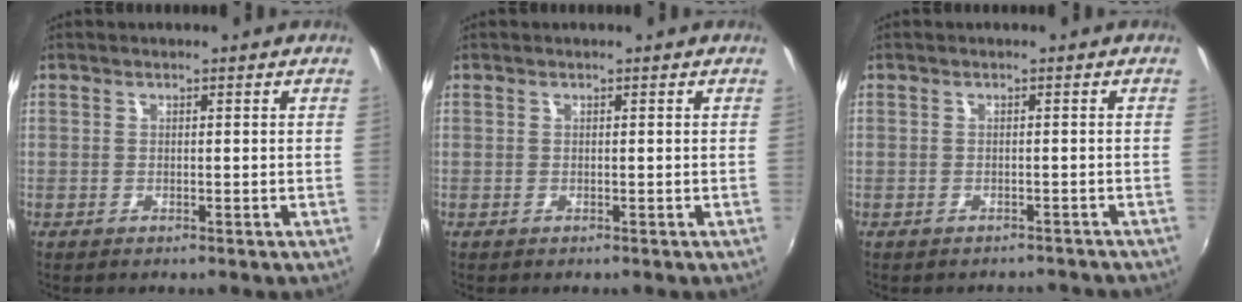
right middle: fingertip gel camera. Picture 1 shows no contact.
{"total": 0.0}
{"total": 3.8, "force": [-3.5, 1.3, 0.8], "torque": [-0.012, -0.004, -0.038]}